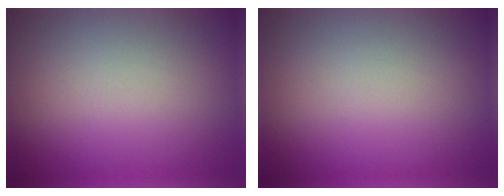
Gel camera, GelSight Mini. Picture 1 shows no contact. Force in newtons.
{"total": 0.0}